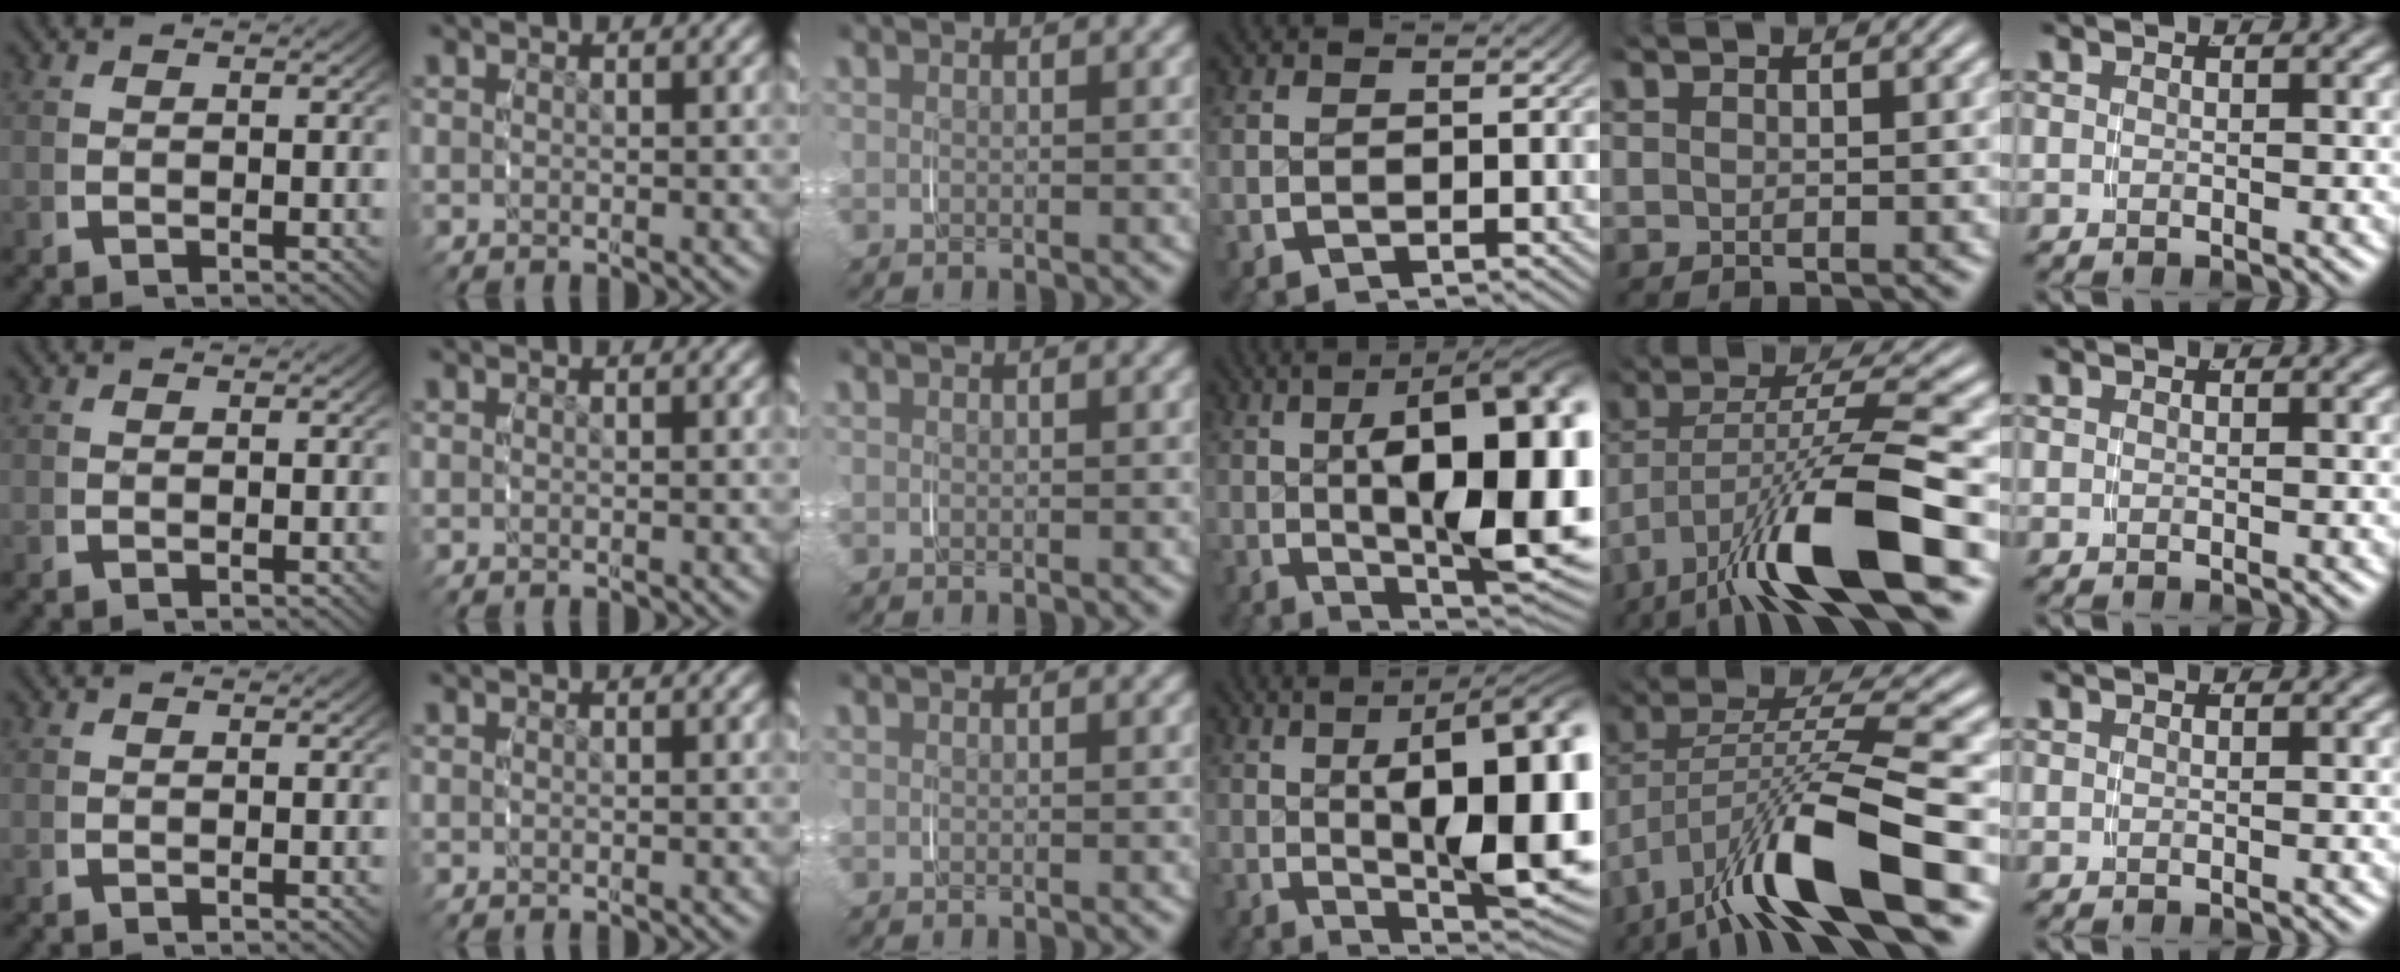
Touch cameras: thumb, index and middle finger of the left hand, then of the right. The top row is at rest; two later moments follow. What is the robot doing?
{"motion": "grasp_and_lifting", "object": "glasses case"}